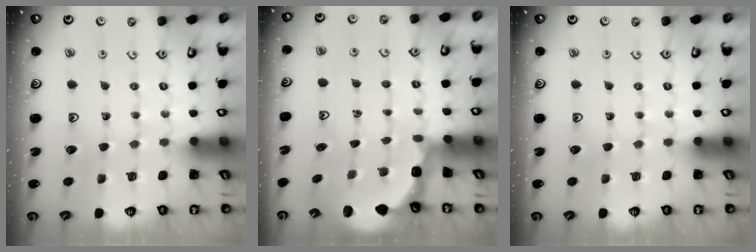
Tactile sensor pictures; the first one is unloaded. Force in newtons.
{"total": 2.4, "press": 1.7, "slide": 1.6}
{"total": 0.0}